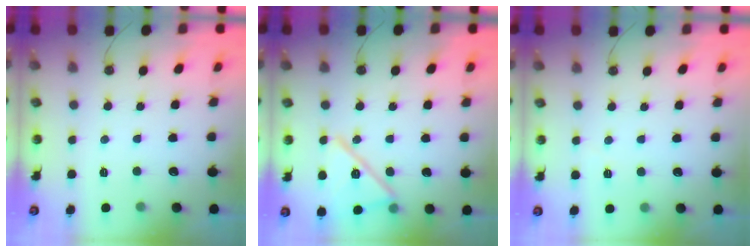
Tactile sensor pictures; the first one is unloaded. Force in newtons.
{"total": 16.6, "press": 16.5, "slide": 1.6}
{"total": 2.9, "press": 1.9, "slide": 2.2}